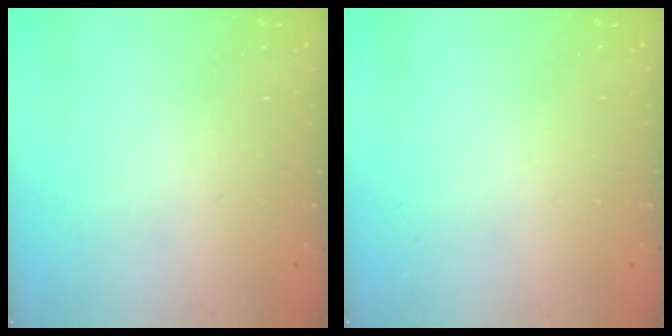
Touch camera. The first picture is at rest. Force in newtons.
{"total": 0.0}